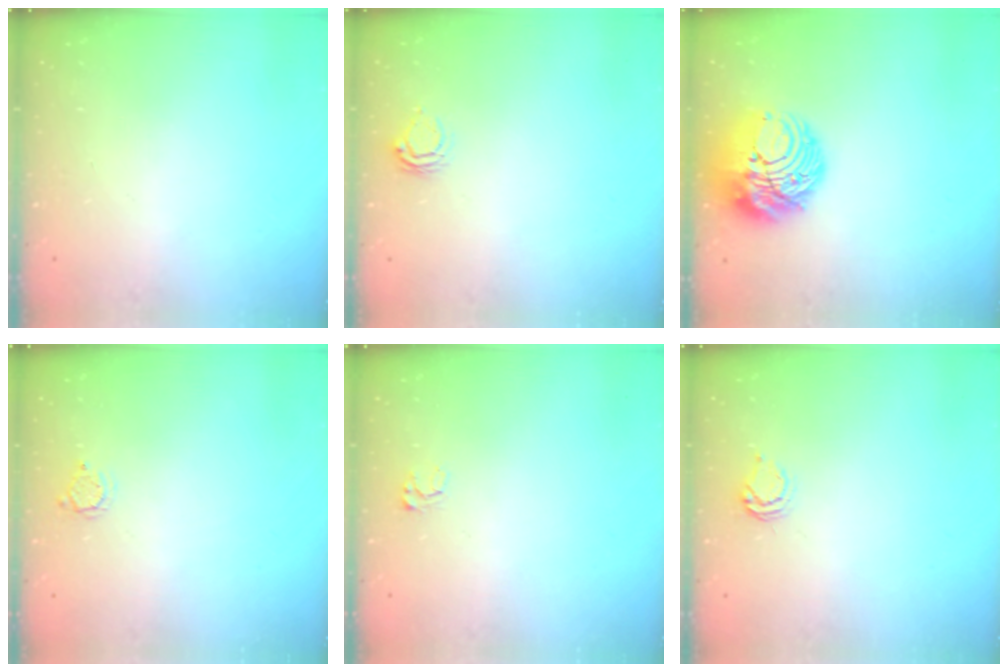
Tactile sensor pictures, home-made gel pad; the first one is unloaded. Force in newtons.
{"total": 6.2, "press": 6.2, "slide": 0.2}
{"total": 12.2, "press": 12.1, "slide": 1.0}
{"total": 2.7, "press": 2.7, "slide": 0.2}
{"total": 3.1, "press": 3.1, "slide": 0.3}
{"total": 4.9, "press": 4.9, "slide": 0.7}